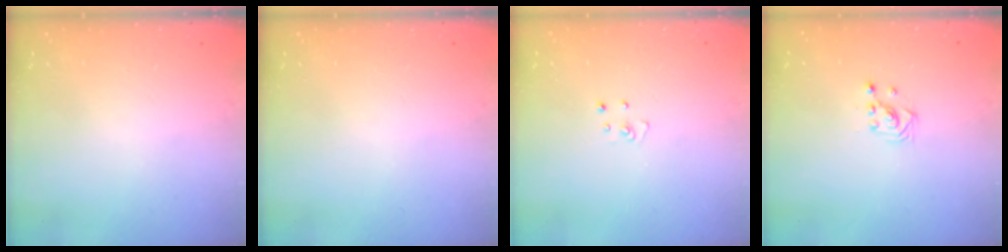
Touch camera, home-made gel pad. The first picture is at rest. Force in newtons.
{"total": 0.0}
{"total": 3.0, "press": 3.0, "slide": 0.3}
{"total": 2.2, "press": 2.2, "slide": 0.2}